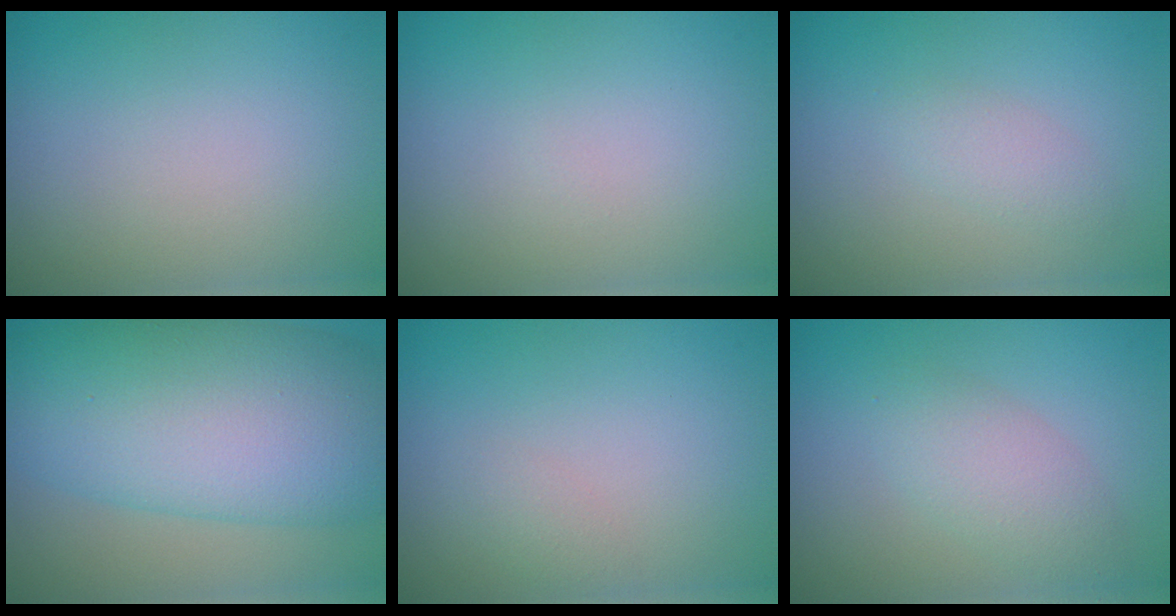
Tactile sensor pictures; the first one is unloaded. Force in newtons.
{"total": 0.0}
{"total": 1.4, "press": 1.4, "slide": 0.1}
{"total": 13.6, "press": 13.6, "slide": 0.2}
{"total": 1.0, "press": 1.0, "slide": 0.1}
{"total": 2.9, "press": 2.8, "slide": 0.3}